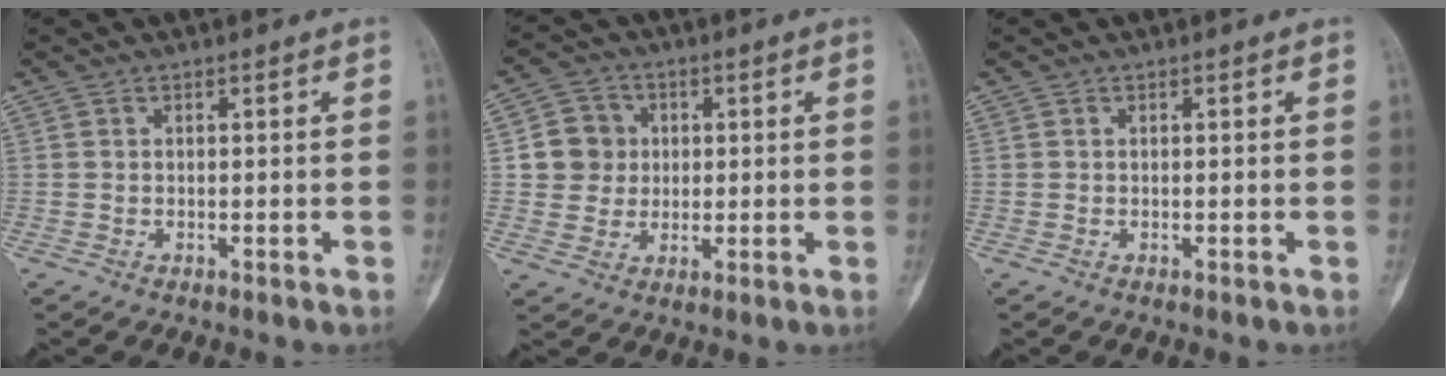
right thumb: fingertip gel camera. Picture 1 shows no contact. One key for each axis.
{"total": 7.3, "fx": 1.0, "fy": 7.0, "fz": 1.9, "tx": 0.003, "ty": 0.005, "tz": 0.011}
{"total": 0.0}